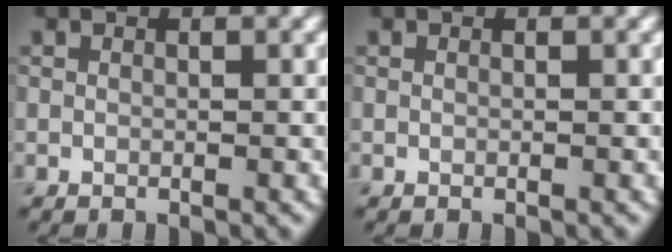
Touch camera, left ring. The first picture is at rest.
{"total": 0.0}